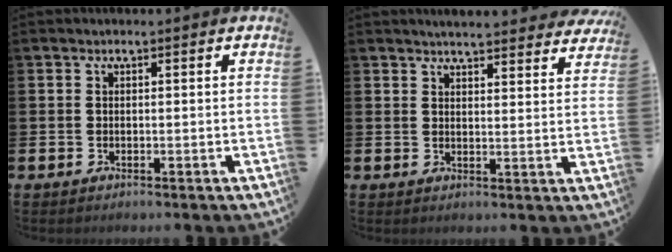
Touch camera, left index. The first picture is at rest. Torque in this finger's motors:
{"motor_torque": [1.02, -1.12, 0.31, 0.02]}